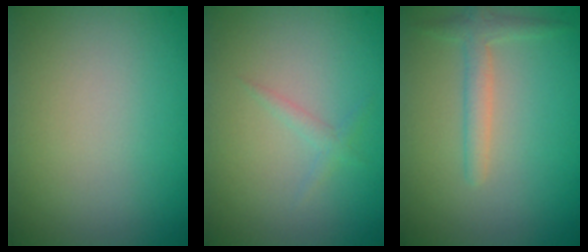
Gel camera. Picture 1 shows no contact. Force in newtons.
{"total": 0.8, "press": 0.8, "slide": 0.0}
{"total": 1.9, "press": 1.9, "slide": 0.0}